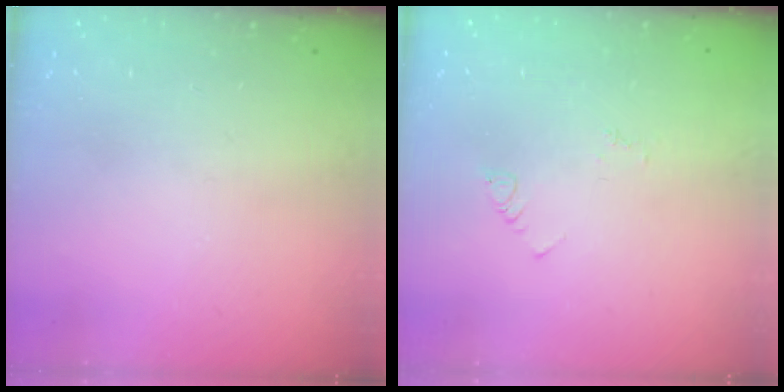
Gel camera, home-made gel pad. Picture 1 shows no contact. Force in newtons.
{"total": 2.5, "press": 2.5, "slide": 0.4}